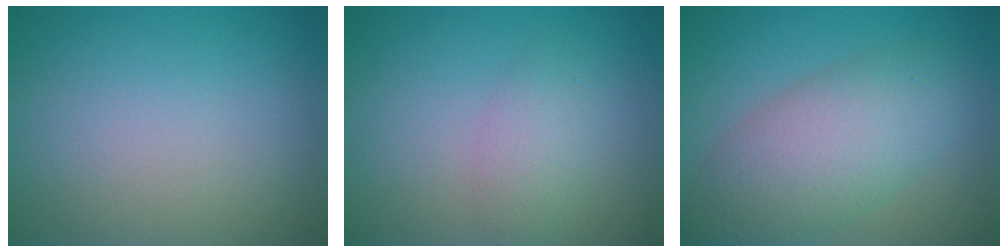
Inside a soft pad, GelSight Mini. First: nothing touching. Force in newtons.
{"total": 2.3, "press": 2.3, "slide": 0.0}
{"total": 7.3, "press": 7.2, "slide": 0.4}